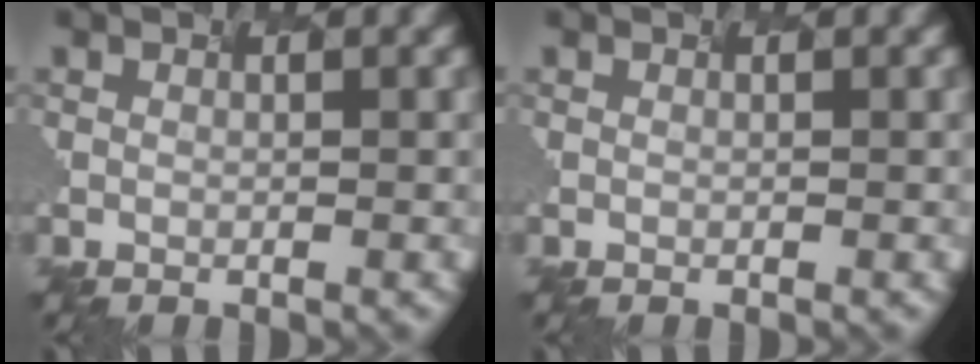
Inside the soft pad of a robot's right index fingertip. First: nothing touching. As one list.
[{"total": 0.0}]